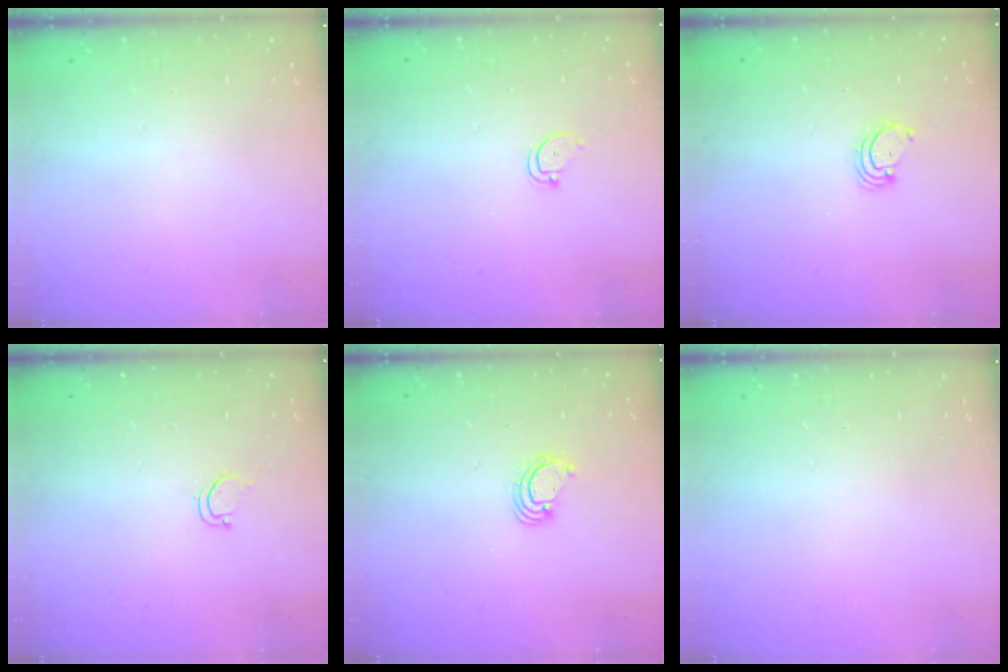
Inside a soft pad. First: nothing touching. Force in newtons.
{"total": 2.4, "press": 2.4, "slide": 0.2}
{"total": 2.3, "press": 2.3, "slide": 0.2}
{"total": 2.8, "press": 2.8, "slide": 0.2}
{"total": 3.8, "press": 3.8, "slide": 0.4}
{"total": 0.0}